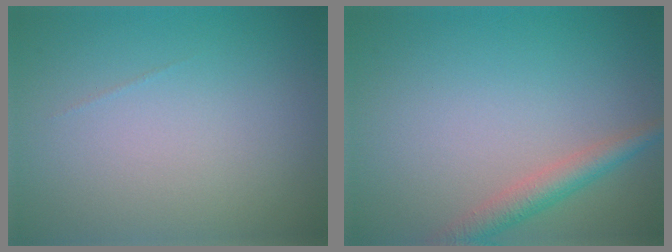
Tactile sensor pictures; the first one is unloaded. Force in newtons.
{"total": 2.7, "press": 2.7, "slide": 0.1}